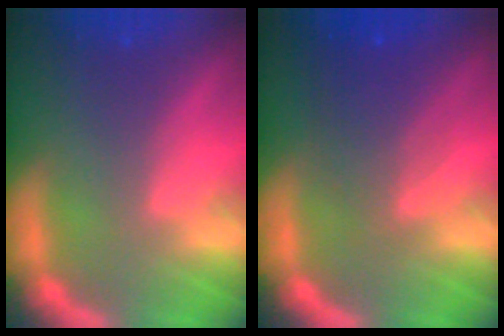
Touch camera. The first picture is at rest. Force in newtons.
{"total": 5.1}